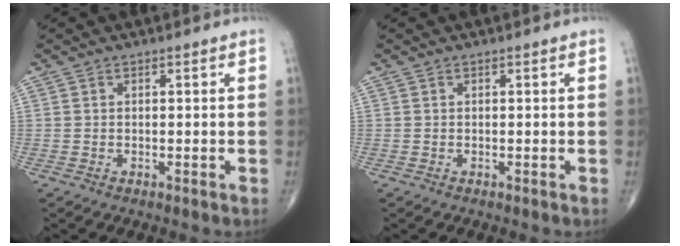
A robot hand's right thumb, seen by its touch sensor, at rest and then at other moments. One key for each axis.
{"total": 0.0}